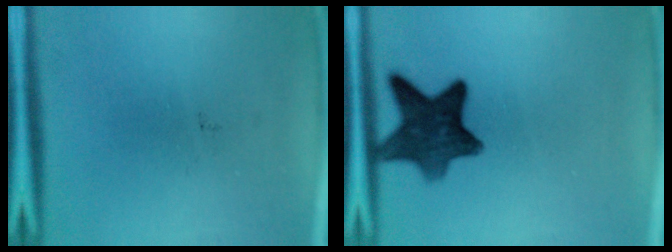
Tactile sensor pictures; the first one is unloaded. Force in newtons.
{"total": 10.4}